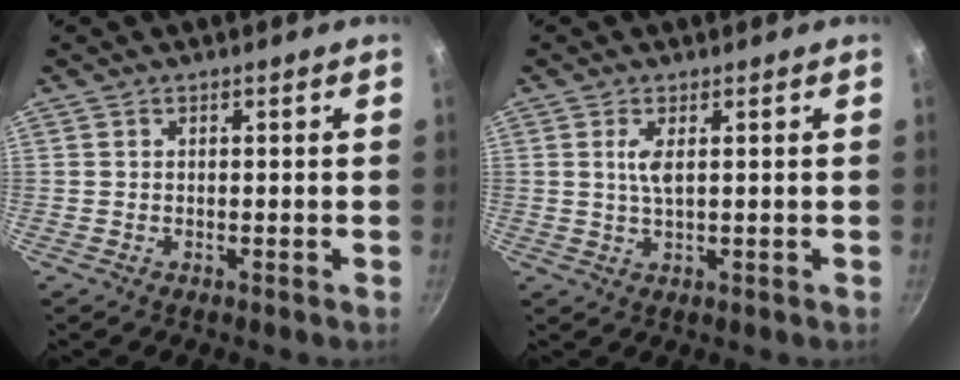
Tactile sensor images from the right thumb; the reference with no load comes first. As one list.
[{"total": 2.9, "force": [0.8, 0.9, 2.7], "torque": [-0.054, -0.005, 0.018]}]